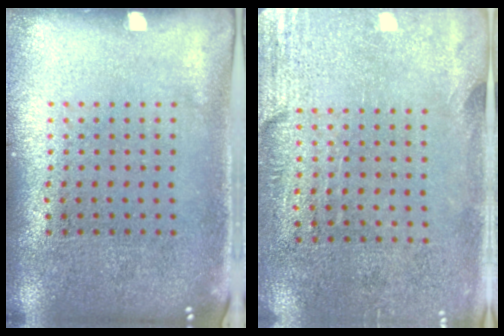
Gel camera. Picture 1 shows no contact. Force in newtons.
{"total": 2.8, "press": 2.4, "slide": 1.5}